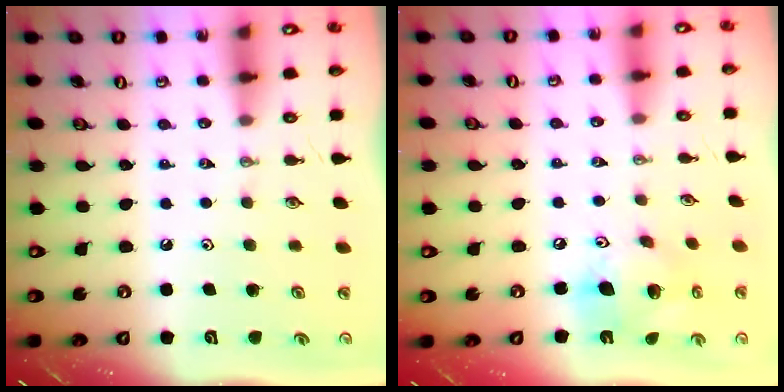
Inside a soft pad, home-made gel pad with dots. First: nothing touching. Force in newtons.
{"total": 16.2, "press": 15.8, "slide": 3.4}